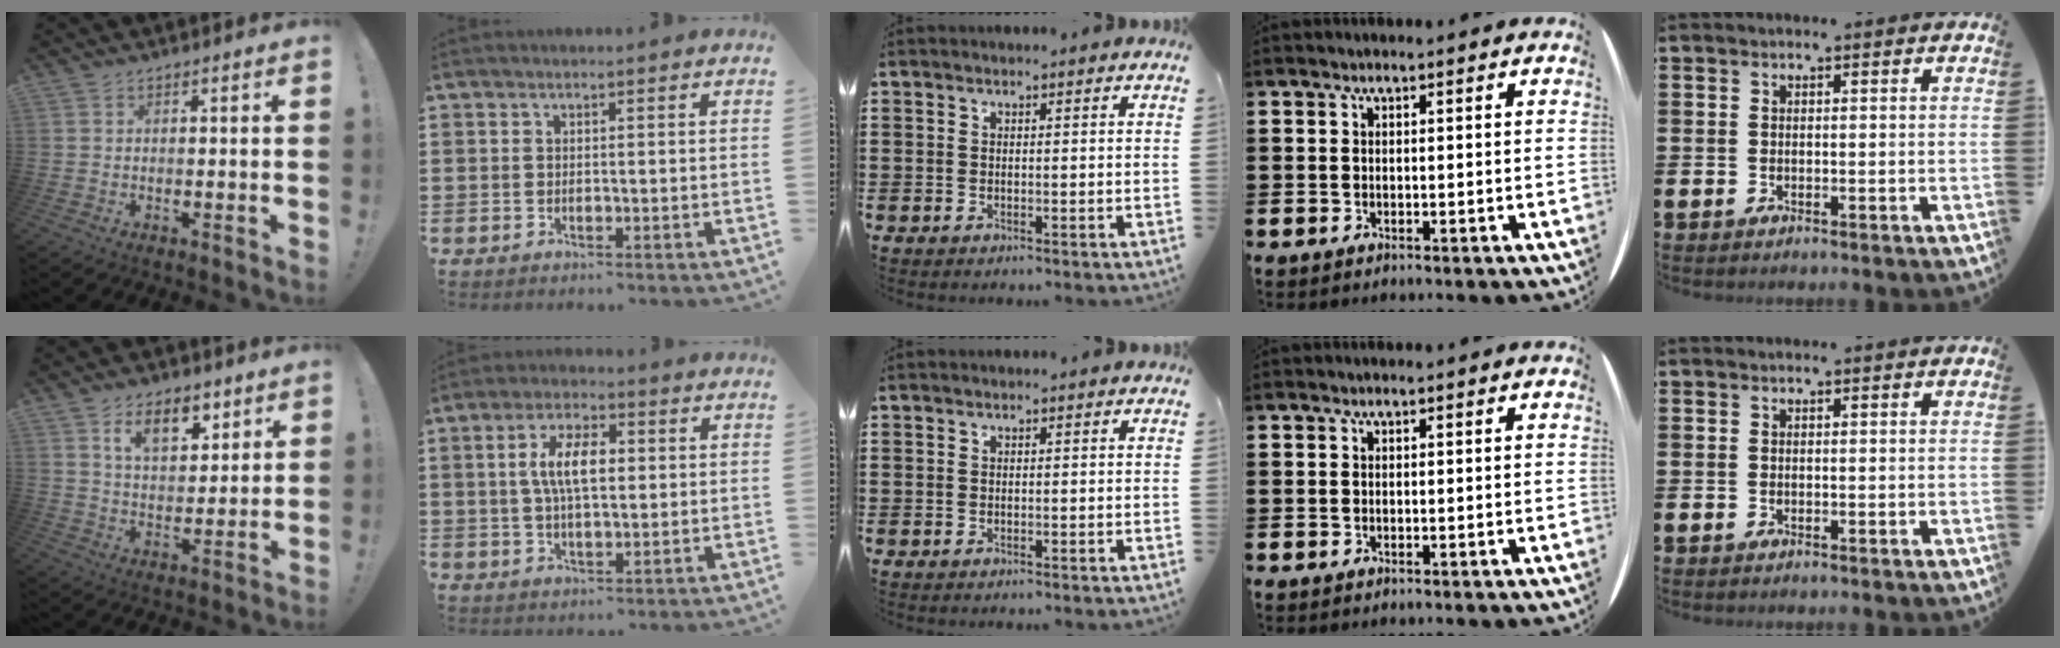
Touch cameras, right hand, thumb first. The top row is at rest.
{"thumb": {"total": 10.3, "force": [6.1, 5.4, 6.3], "torque": [-0.094, -0.021, 0.110]}, "index": {"total": 6.8, "force": [0.6, 2.8, 6.2], "torque": [-0.130, 0.008, 0.006]}}